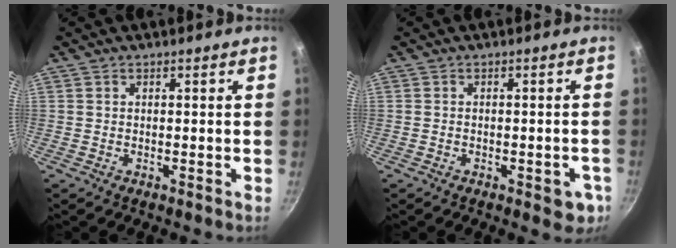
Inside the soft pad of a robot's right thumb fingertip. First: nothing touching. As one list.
[{"total": 4.8, "force": [-2.0, 2.3, 3.8], "torque": [-0.030, 0.009, -0.020]}]